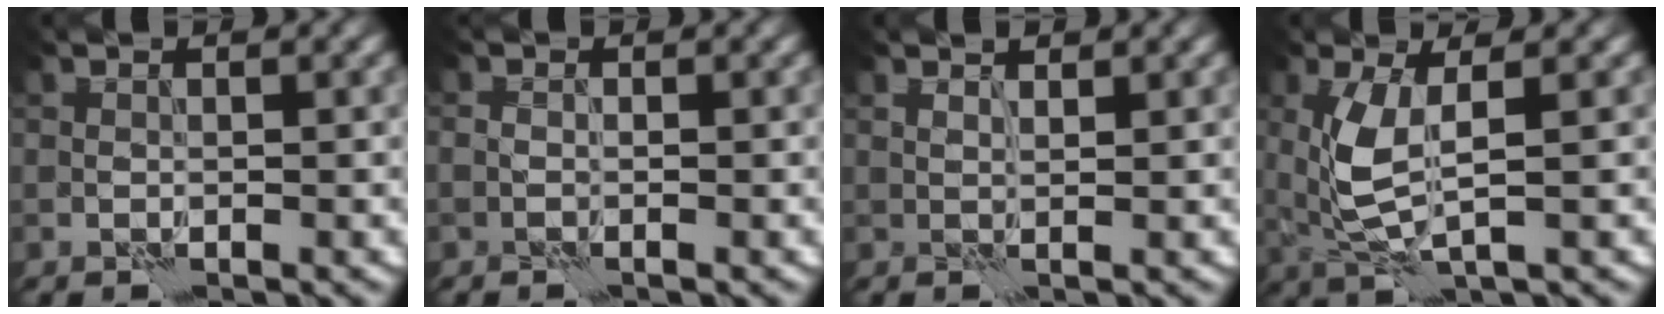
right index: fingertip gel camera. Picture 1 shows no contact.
{"total": 0.5, "force": [0.2, -0.3, -0.3], "torque": [0.004, 0.002, 0.004]}
{"total": 1.6, "force": [1.5, -0.5, -0.3], "torque": [0.005, -0.005, 0.027]}
{"total": 3.7, "force": [1.2, 0.7, 3.5], "torque": [-0.092, -0.009, 0.028]}